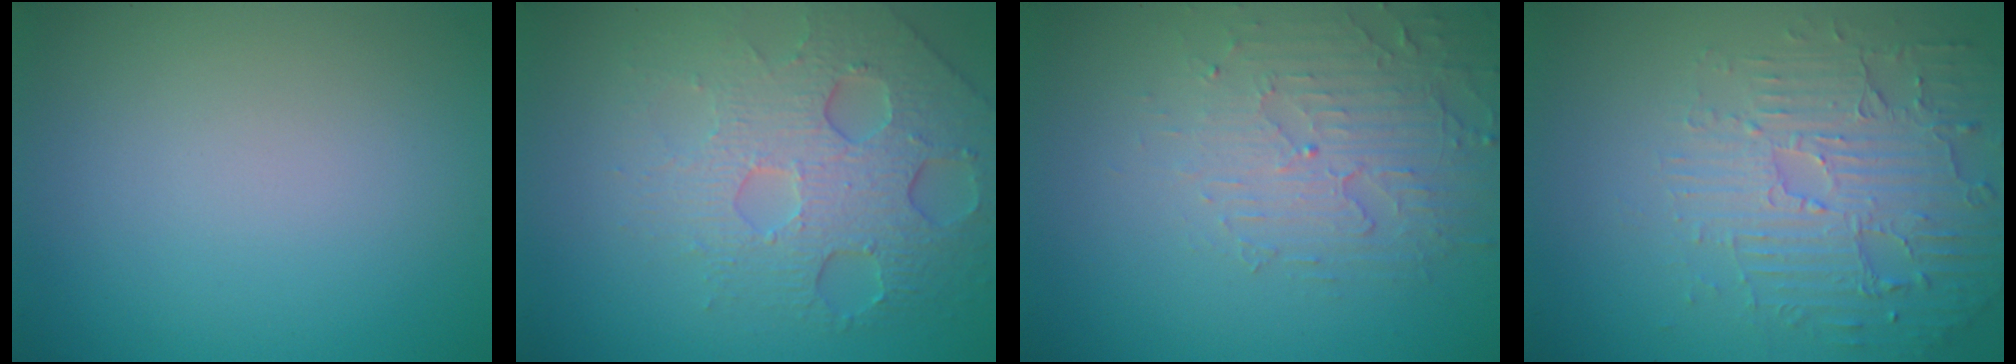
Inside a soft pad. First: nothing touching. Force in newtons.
{"total": 6.6, "press": 4.7, "slide": 4.7}
{"total": 3.8, "press": 3.4, "slide": 1.8}
{"total": 5.3, "press": 3.8, "slide": 3.7}